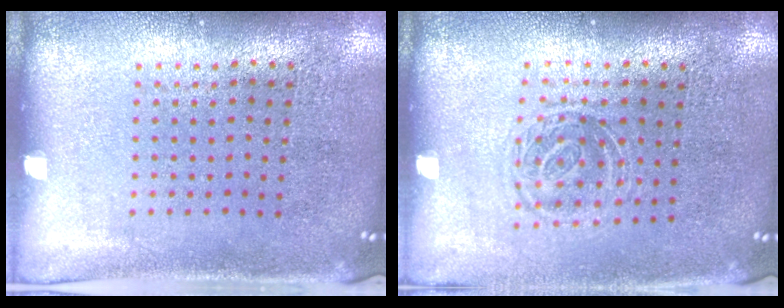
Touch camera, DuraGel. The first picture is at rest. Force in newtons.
{"total": 1.4, "press": 1.1, "slide": 0.9}